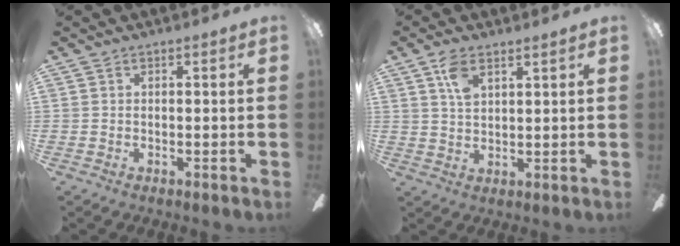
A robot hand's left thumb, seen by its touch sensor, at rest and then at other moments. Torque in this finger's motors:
{"motor_torque": [0.71, 0.65, 0.57, -0.38, 0.08]}